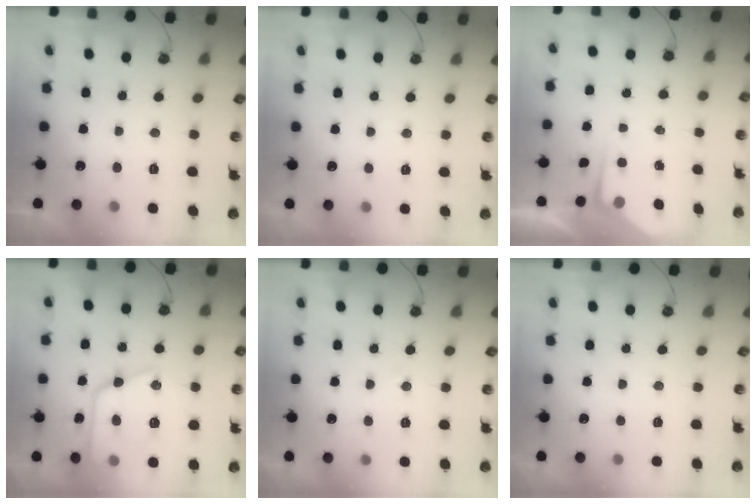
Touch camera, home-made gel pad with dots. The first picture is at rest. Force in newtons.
{"total": 3.6, "press": 3.5, "slide": 0.6}
{"total": 2.9, "press": 2.9, "slide": 0.5}
{"total": 18.5, "press": 18.4, "slide": 1.5}
{"total": 3.5, "press": 3.5, "slide": 0.5}
{"total": 2.3, "press": 2.3, "slide": 0.3}